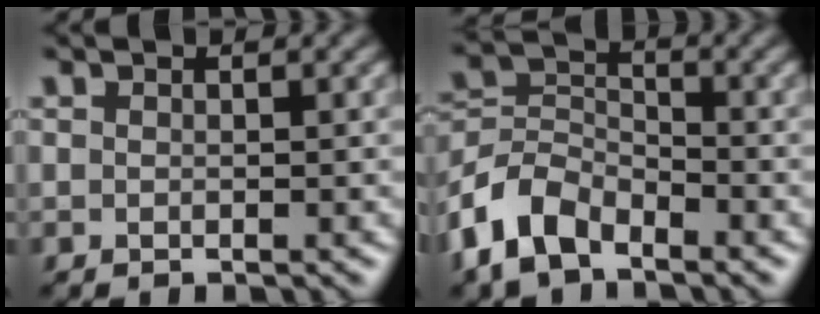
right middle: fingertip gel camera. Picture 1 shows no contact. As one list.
[{"total": 6.0, "force": [-4.0, 3.3, 2.9], "torque": [-0.063, 0.004, -0.092]}]